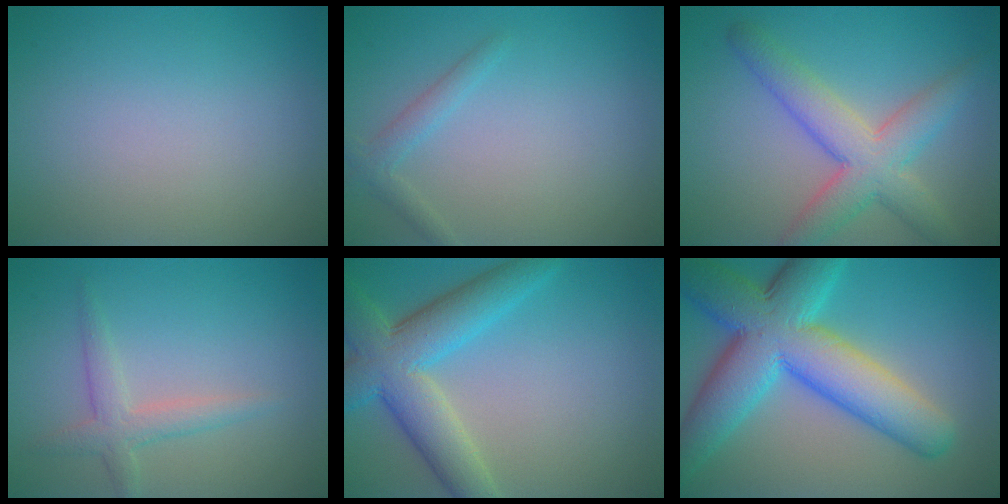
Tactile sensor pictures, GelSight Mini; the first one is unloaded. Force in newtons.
{"total": 1.6, "press": 1.6, "slide": 0.1}
{"total": 5.9, "press": 5.9, "slide": 0.4}
{"total": 2.5, "press": 2.5, "slide": 0.1}
{"total": 7.5, "press": 7.5, "slide": 0.4}
{"total": 11.7, "press": 11.7, "slide": 0.3}